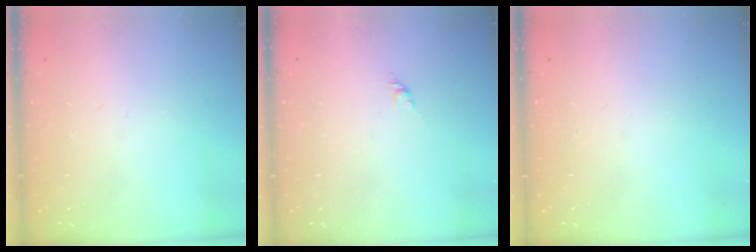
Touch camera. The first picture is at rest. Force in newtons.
{"total": 1.6, "press": 1.5, "slide": 0.7}
{"total": 0.0}